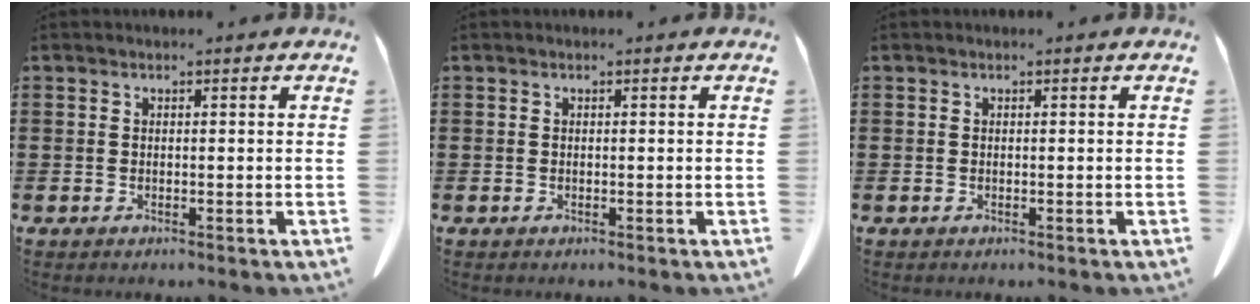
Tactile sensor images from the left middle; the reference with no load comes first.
{"total": 0.0}
{"total": 0.0}